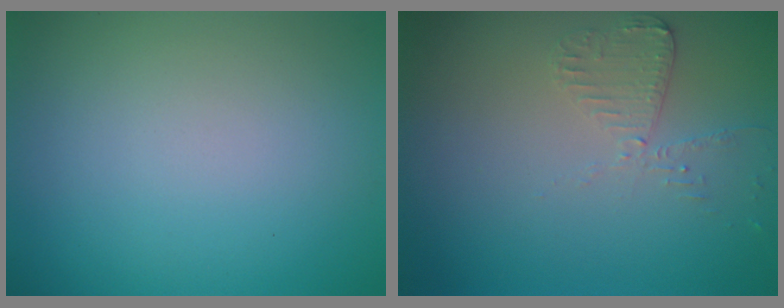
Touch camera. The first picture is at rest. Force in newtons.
{"total": 2.0, "press": 2.0, "slide": 0.3}